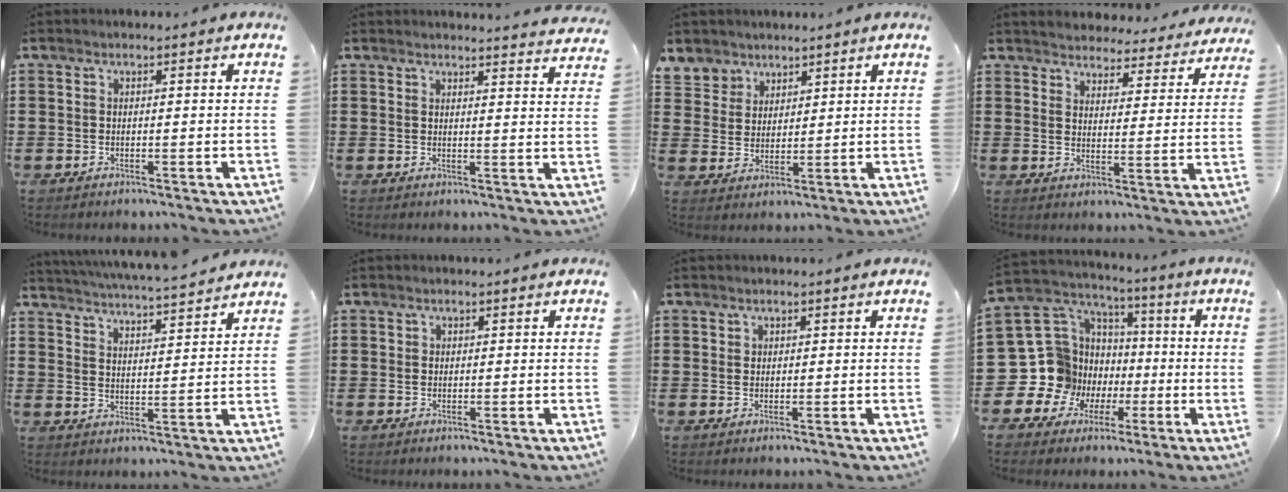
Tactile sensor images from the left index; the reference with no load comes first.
{"total": 2.9, "force": [2.8, -0.3, 0.3], "torque": [-0.007, -0.015, 0.052]}
{"total": 4.9, "force": [3.5, 3.4, -0.2], "torque": [-0.015, -0.004, 0.063]}
{"total": 4.0, "force": [3.9, 0.2, -0.4], "torque": [-0.010, -0.035, 0.064]}
{"total": 4.2, "force": [4.1, -0.4, 0.8], "torque": [-0.036, -0.032, 0.066]}
{"total": 0.6, "force": [0.2, 0.6, 0.0], "torque": [-0.003, 0.004, 0.004]}
{"total": 0.9, "force": [0.6, 0.7, 0.1], "torque": [-0.005, 0.002, 0.013]}
{"total": 13.8, "force": [-2.7, 13.0, 3.7], "torque": [-0.152, -0.023, -0.026]}